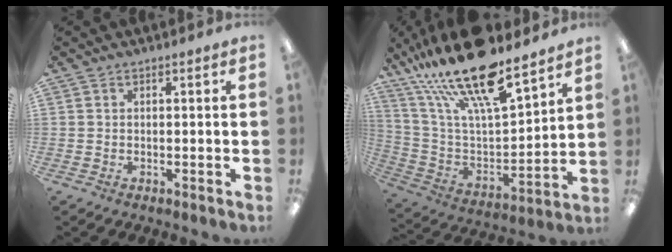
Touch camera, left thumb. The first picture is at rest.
{"total": 23.0, "force": [17.8, 6.1, 13.3], "torque": [-0.256, -0.115, 0.305]}